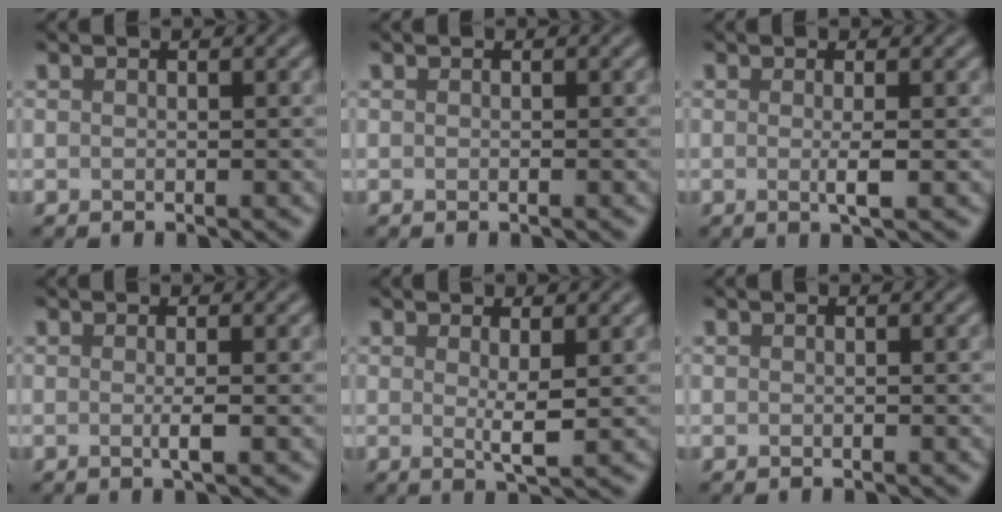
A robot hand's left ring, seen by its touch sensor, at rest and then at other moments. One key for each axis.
{"total": 0.0}
{"total": 1.9, "fx": -0.1, "fy": 0.3, "fz": 1.8, "tx": -0.033, "ty": -0.006, "tz": -0.006}
{"total": 1.6, "fx": -0.2, "fy": 0.2, "fz": 1.5, "tx": -0.028, "ty": -0.006, "tz": -0.006}
{"total": 2.2, "fx": 0.4, "fy": 0.3, "fz": 2.1, "tx": -0.039, "ty": -0.010, "tz": 0.008}
{"total": 0.0}